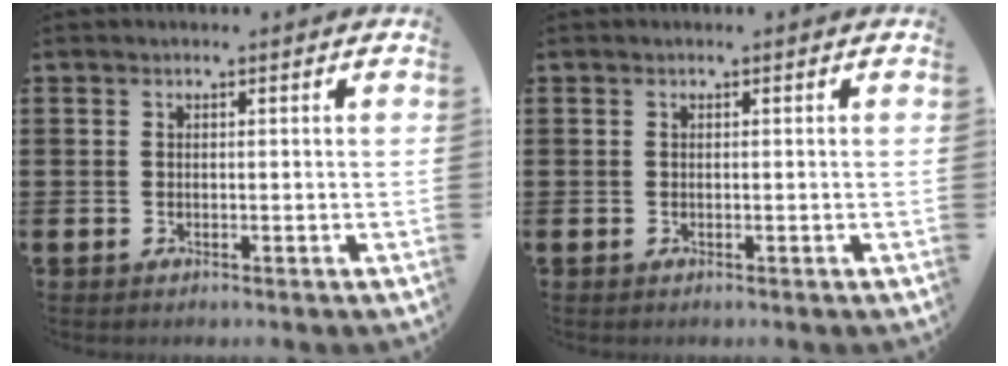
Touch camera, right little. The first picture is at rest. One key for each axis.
{"total": 0.0}